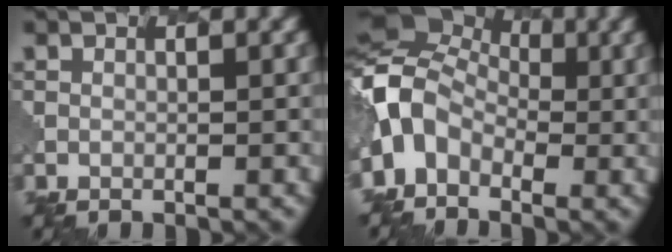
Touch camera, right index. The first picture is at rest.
{"total": 7.9, "force": [-1.1, 5.8, 5.2], "torque": [-0.117, 0.008, -0.040]}